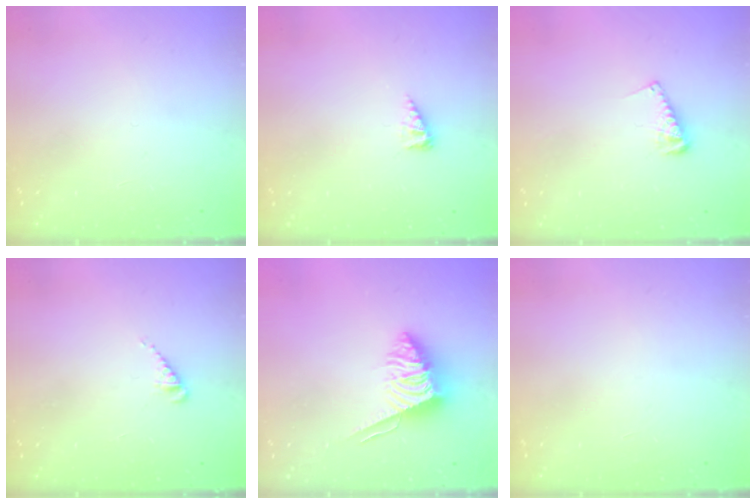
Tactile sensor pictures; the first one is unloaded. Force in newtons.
{"total": 2.8, "press": 2.8, "slide": 0.4}
{"total": 6.2, "press": 6.2, "slide": 0.5}
{"total": 2.3, "press": 2.3, "slide": 0.2}
{"total": 6.4, "press": 6.4, "slide": 0.5}
{"total": 0.0}